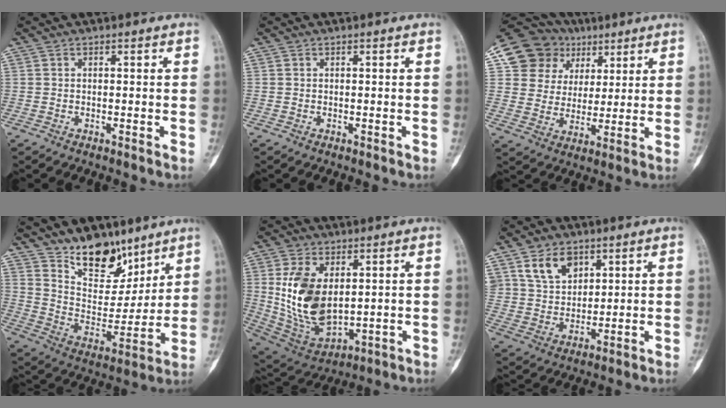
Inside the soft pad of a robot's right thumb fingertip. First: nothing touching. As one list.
[{"total": 0.0}, {"total": 15.5, "force": [6.5, 13.6, 3.7], "torque": [-0.031, 0.019, 0.125]}, {"total": 14.9, "force": [11.0, 7.6, 6.6], "torque": [-0.059, -0.082, 0.198]}, {"total": 16.2, "force": [2.3, 9.7, 12.8], "torque": [-0.224, -0.016, 0.066]}, {"total": 9.2, "force": [4.9, 6.3, 4.5], "torque": [-0.056, -0.024, 0.101]}]